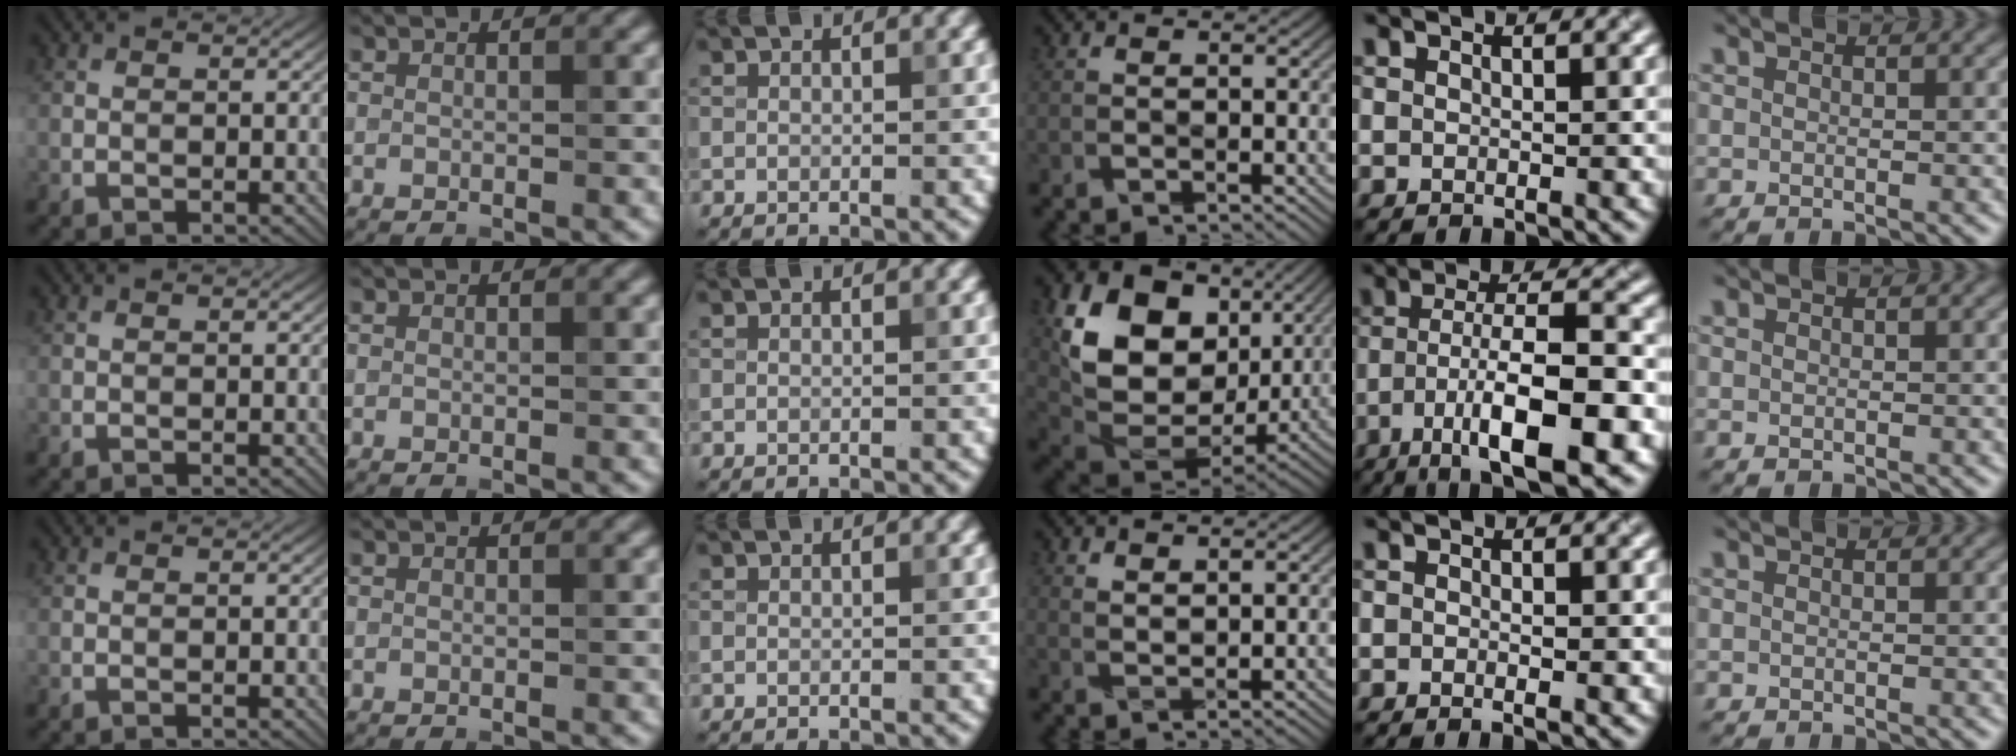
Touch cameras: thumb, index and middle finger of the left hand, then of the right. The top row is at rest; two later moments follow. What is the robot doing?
{"motion": "fold", "object": "hoodie"}